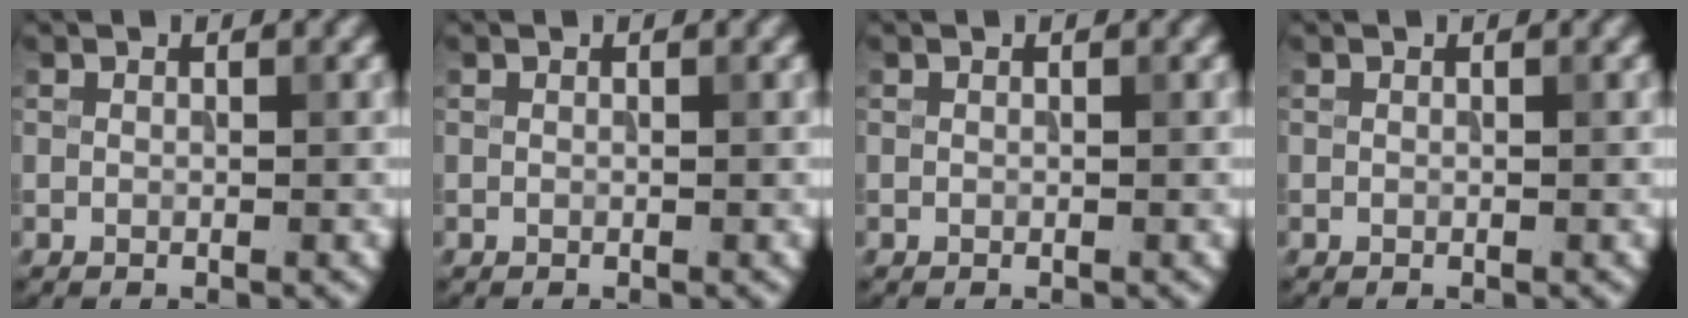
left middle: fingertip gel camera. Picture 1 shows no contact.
{"total": 0.0}
{"total": 0.0}
{"total": 0.0}